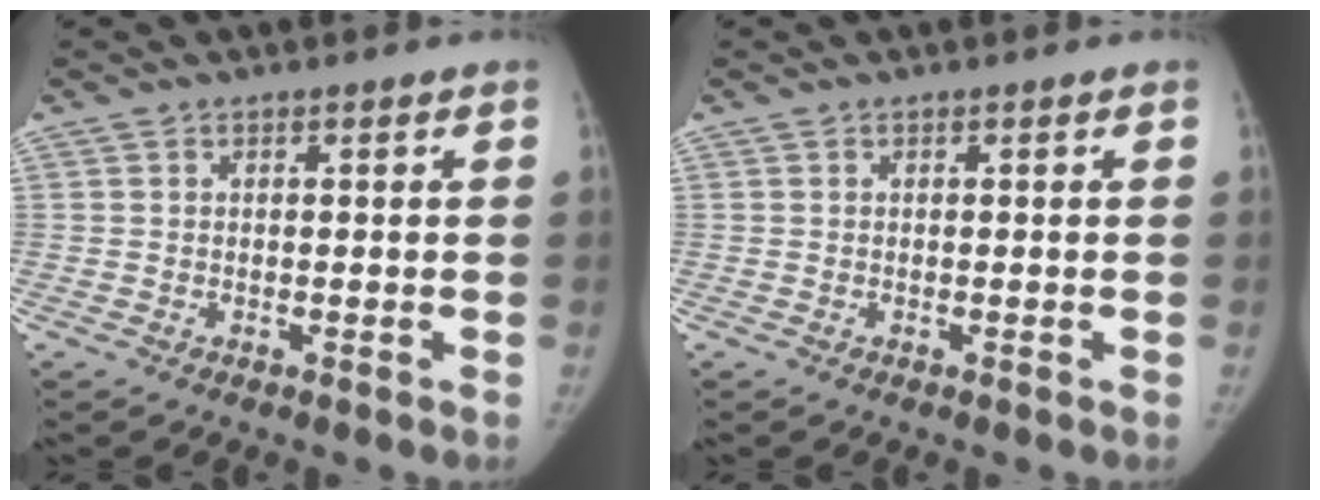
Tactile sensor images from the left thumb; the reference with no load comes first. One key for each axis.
{"total": 0.0}